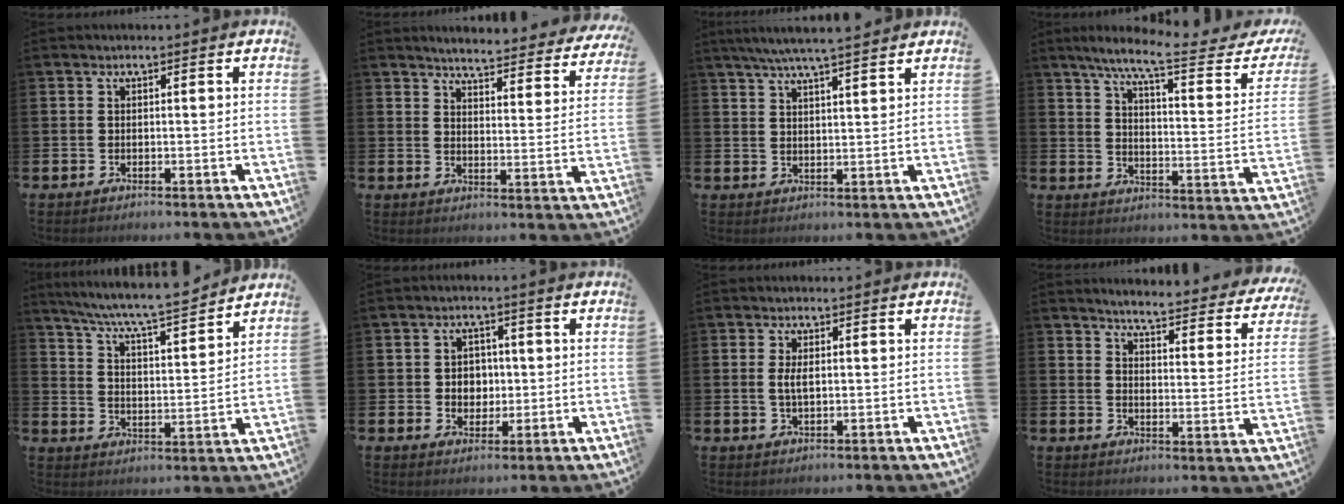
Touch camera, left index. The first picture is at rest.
{"total": 4.6, "force": [4.5, 0.2, 0.7], "torque": [-0.021, -0.042, 0.072]}
{"total": 5.7, "force": [5.3, 0.1, 2.3], "torque": [-0.055, -0.016, 0.094]}
{"total": 9.4, "force": [7.4, 0.9, 5.7], "torque": [-0.115, -0.046, 0.112]}
{"total": 7.6, "force": [7.2, 0.1, 2.5], "torque": [-0.079, -0.055, 0.123]}
{"total": 3.4, "force": [0.5, 3.1, 1.3], "torque": [-0.015, 0.002, 0.000]}
{"total": 2.4, "force": [0.4, 1.0, 2.1], "torque": [-0.038, 0.004, 0.003]}
{"total": 4.5, "force": [4.4, 0.1, 1.0], "torque": [-0.035, -0.040, 0.069]}